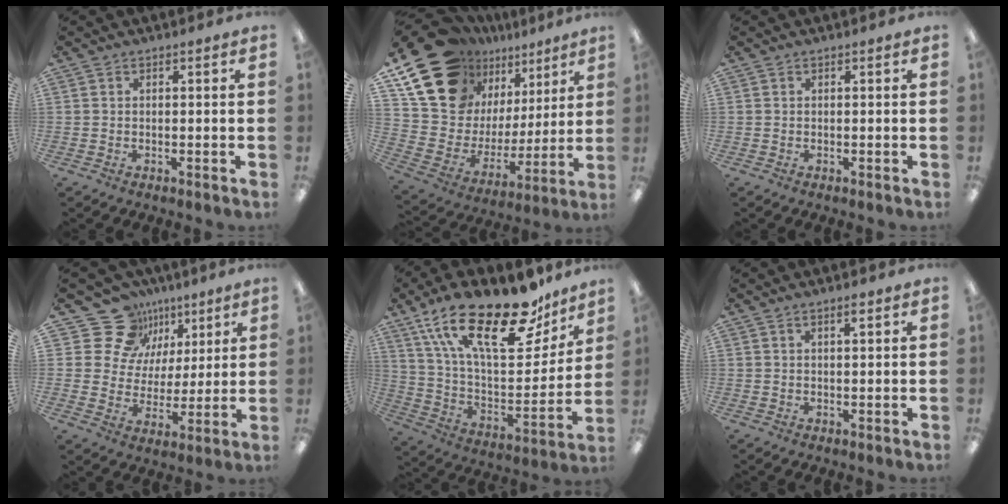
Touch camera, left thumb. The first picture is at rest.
{"total": 20.1, "force": [14.6, 11.8, 7.1], "torque": [-0.145, -0.103, 0.283]}
{"total": 0.0}
{"total": 16.2, "force": [9.1, 12.5, 5.0], "torque": [-0.087, -0.053, 0.175]}
{"total": 27.9, "force": [17.5, 11.4, 18.5], "torque": [-0.308, -0.094, 0.302]}
{"total": 1.9, "force": [1.3, 0.3, 1.3], "torque": [-0.021, -0.002, 0.020]}